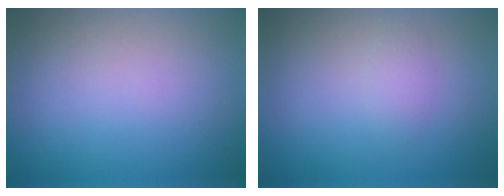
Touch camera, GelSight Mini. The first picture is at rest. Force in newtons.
{"total": 1.2, "press": 1.2, "slide": 0.1}